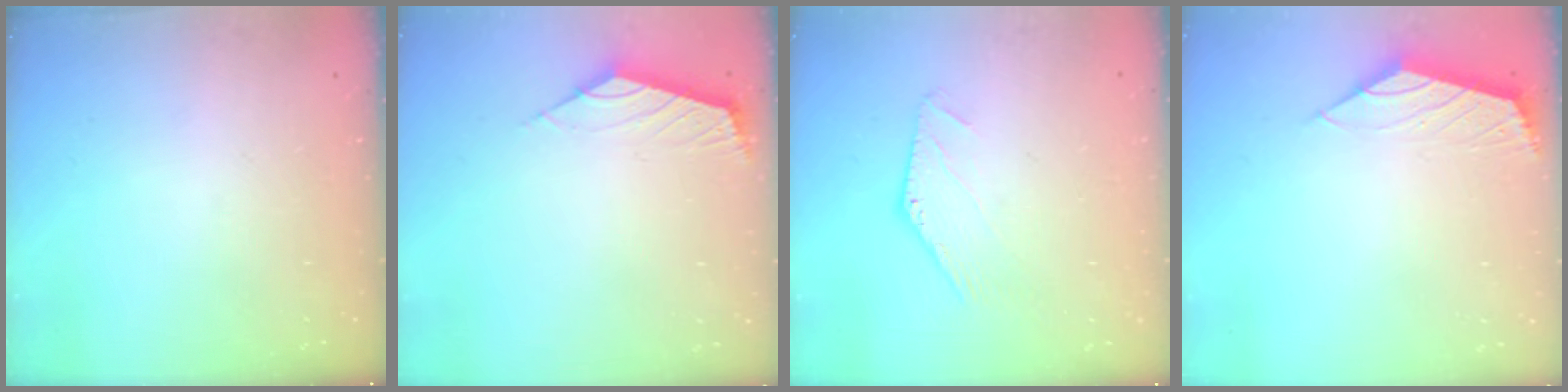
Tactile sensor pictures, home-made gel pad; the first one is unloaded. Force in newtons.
{"total": 2.5, "press": 2.4, "slide": 0.6}
{"total": 0.0}
{"total": 2.1, "press": 2.0, "slide": 0.7}